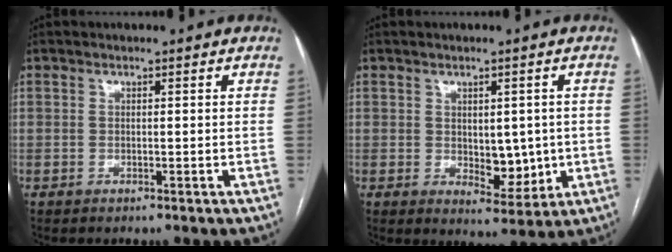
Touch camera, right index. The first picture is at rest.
{"total": 6.2, "force": [-0.2, 3.3, 5.2], "torque": [-0.067, -0.003, 0.011]}